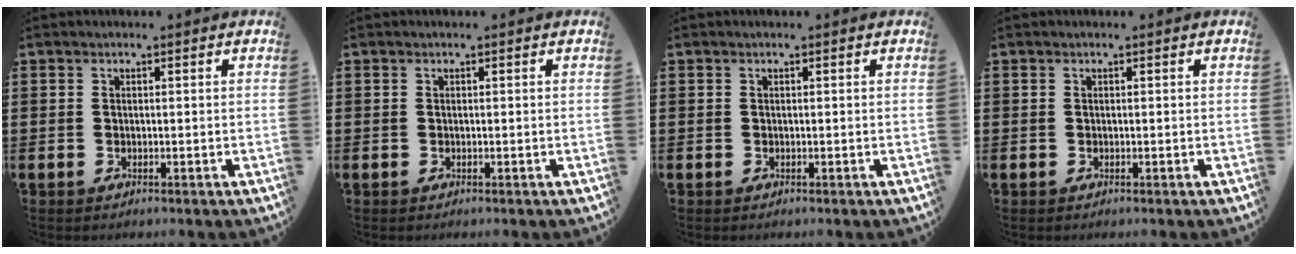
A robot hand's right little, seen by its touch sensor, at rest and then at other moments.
{"total": 0.0}
{"total": 0.0}
{"total": 0.0}